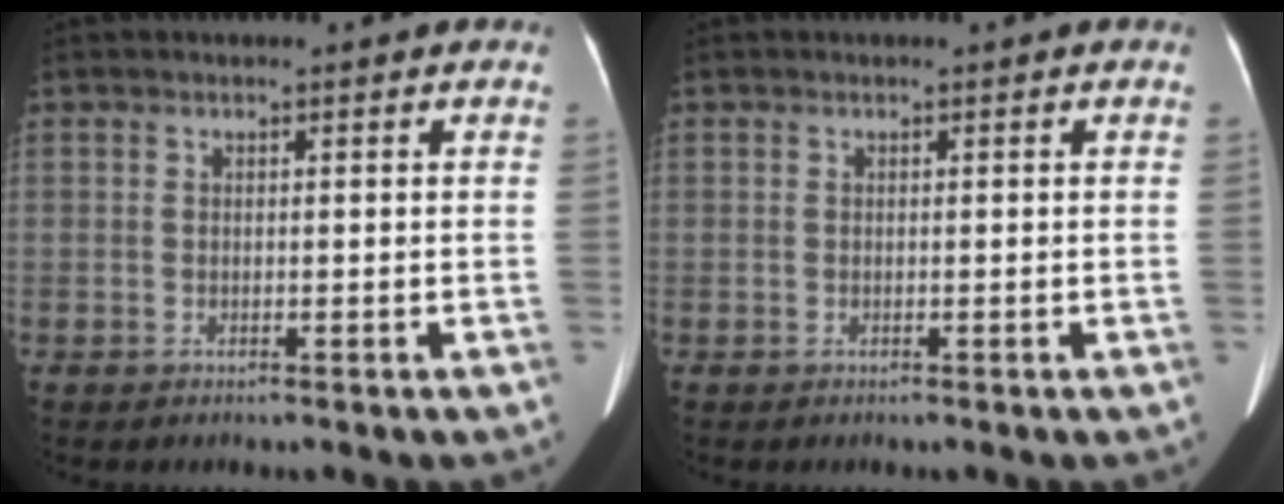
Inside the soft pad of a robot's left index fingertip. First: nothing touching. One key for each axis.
{"total": 0.0}